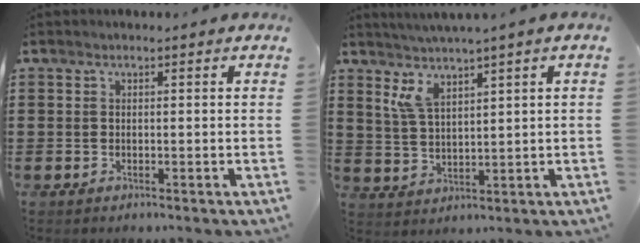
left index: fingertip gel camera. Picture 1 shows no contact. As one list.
[{"total": 4.8, "force": [2.8, 1.0, 3.8], "torque": [-0.081, -0.002, 0.050]}]